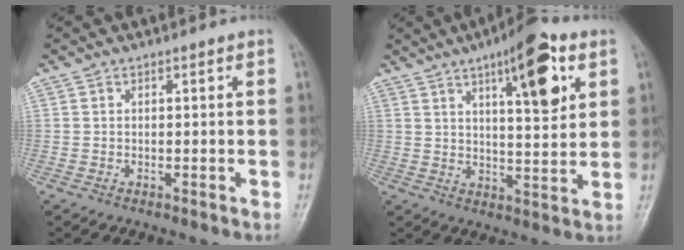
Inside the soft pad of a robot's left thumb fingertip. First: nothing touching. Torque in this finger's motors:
{"motor_torque": [-0.07, 0.24, 0.25, 0.07, 0.11]}